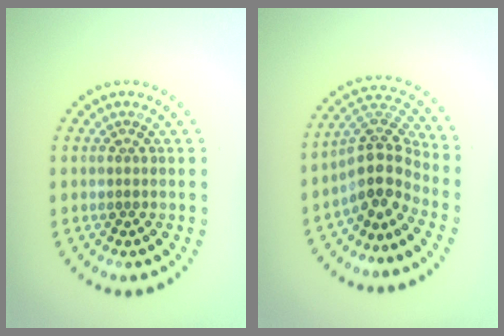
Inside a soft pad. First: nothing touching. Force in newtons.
{"total": 4.4, "press": 3.2, "slide": 3.0}